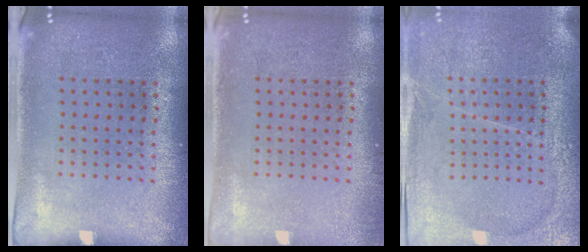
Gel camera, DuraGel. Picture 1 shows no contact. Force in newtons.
{"total": 0.8, "press": 0.8, "slide": 0.0}
{"total": 3.6, "press": 3.3, "slide": 1.6}